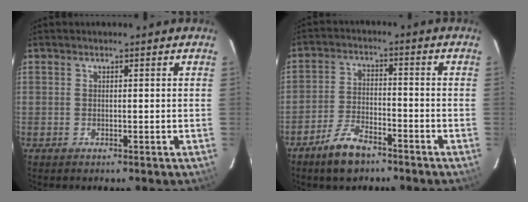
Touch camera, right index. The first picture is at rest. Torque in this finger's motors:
{"motor_torque": [0.62, -0.51, 0.32, 0.05]}